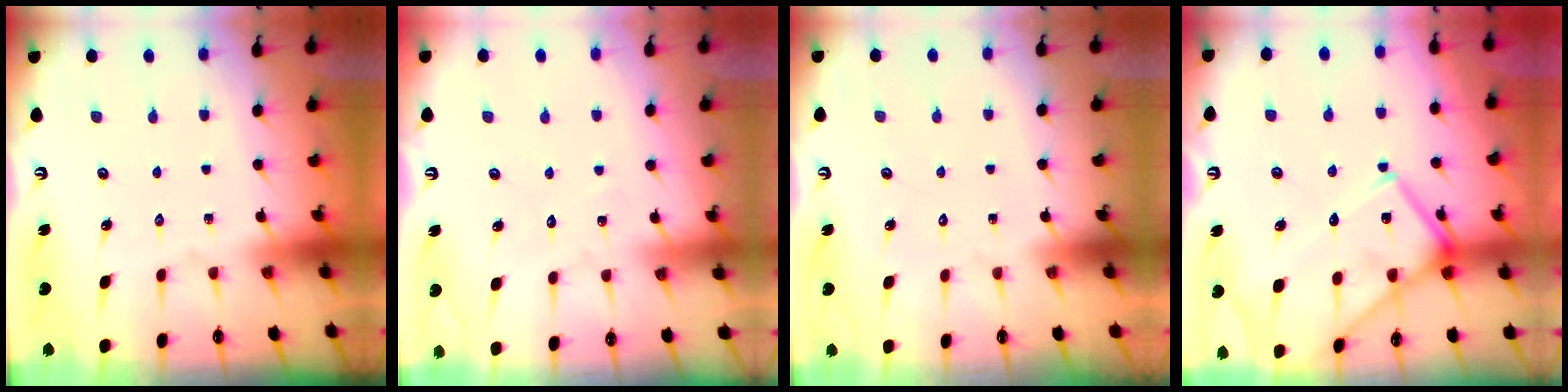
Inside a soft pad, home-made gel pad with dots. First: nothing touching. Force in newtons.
{"total": 3.3, "press": 3.3, "slide": 0.2}
{"total": 1.6, "press": 1.6, "slide": 0.1}
{"total": 15.2, "press": 15.2, "slide": 1.5}